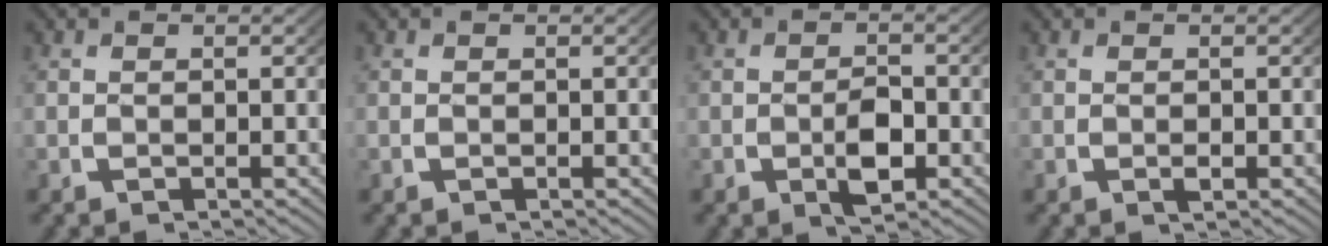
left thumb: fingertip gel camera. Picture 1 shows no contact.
{"total": 0.0}
{"total": 3.3, "force": [-0.8, 2.0, 2.6], "torque": [-0.045, -0.016, -0.006]}
{"total": 0.7, "force": [-0.1, 0.4, 0.6], "torque": [-0.009, 0.000, -0.002]}